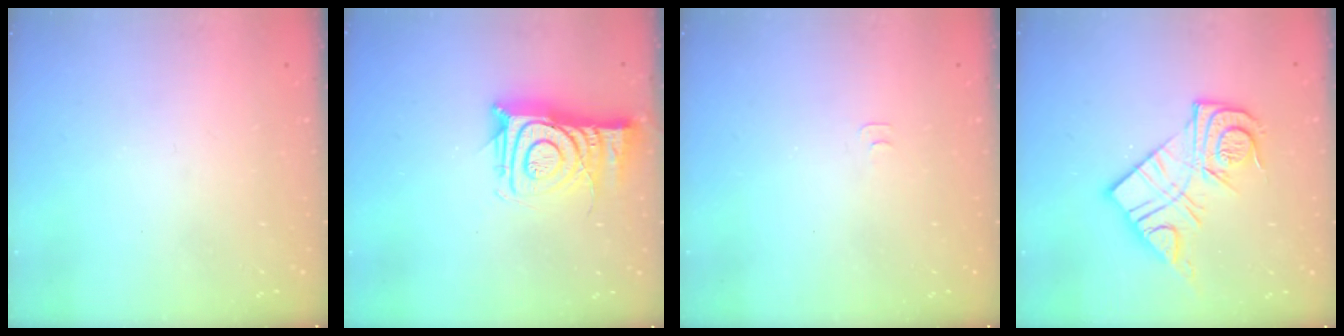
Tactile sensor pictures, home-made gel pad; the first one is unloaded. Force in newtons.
{"total": 14.1, "press": 14.0, "slide": 1.3}
{"total": 3.0, "press": 3.0, "slide": 0.3}
{"total": 13.2, "press": 13.1, "slide": 1.0}